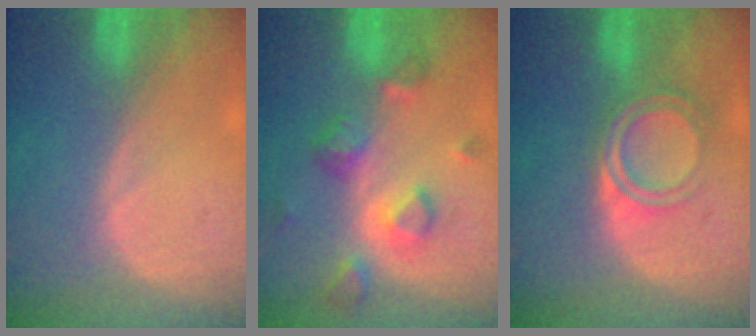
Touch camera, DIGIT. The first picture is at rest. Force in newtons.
{"total": 7.8, "press": 7.0, "slide": 3.5}
{"total": 5.3, "press": 4.9, "slide": 1.9}